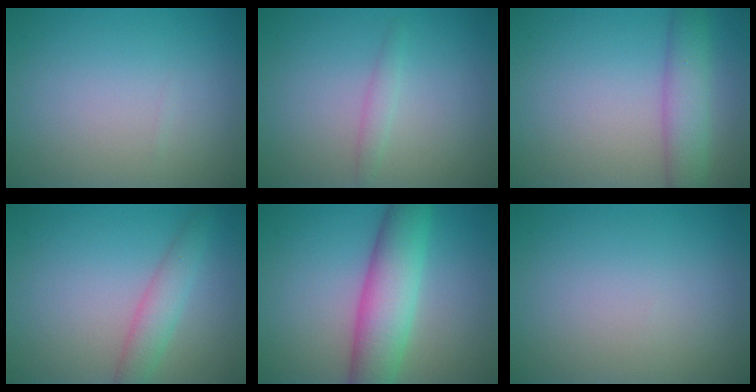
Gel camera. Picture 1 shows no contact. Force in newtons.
{"total": 1.0, "press": 1.0, "slide": 0.1}
{"total": 4.0, "press": 4.0, "slide": 0.1}
{"total": 2.7, "press": 2.7, "slide": 0.2}
{"total": 7.1, "press": 7.1, "slide": 0.2}
{"total": 0.0}